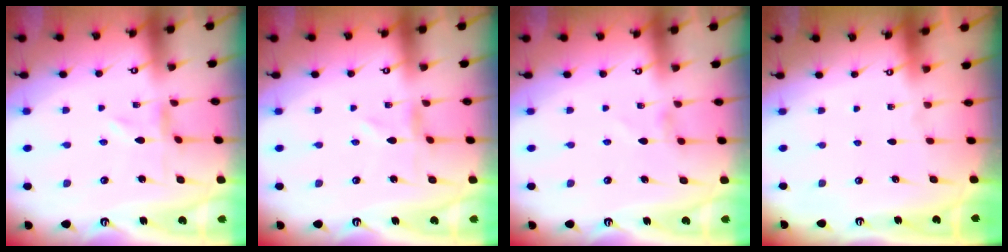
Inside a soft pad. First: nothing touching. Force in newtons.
{"total": 0.9, "press": 0.9, "slide": 0.1}
{"total": 0.0}
{"total": 0.0}